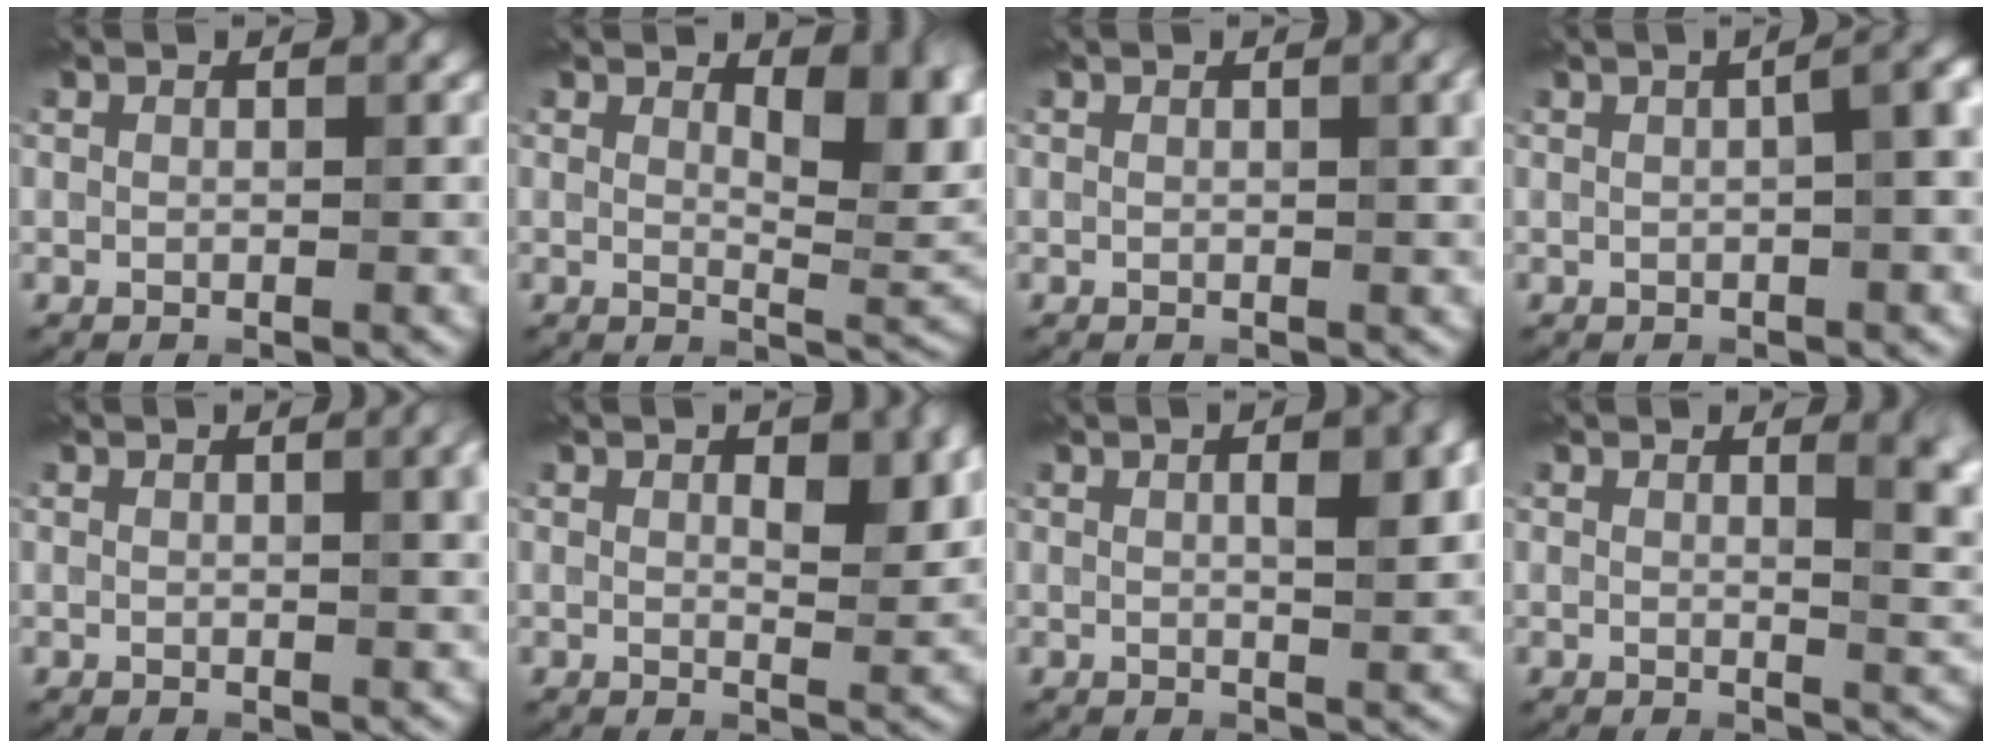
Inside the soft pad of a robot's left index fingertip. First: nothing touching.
{"total": 5.6, "force": [2.2, 2.3, 4.6], "torque": [-0.060, -0.010, 0.037]}
{"total": 2.6, "force": [0.8, 0.9, 2.3], "torque": [-0.030, 0.003, 0.012]}
{"total": 5.7, "force": [0.5, 2.4, 5.2], "torque": [-0.033, 0.024, 0.002]}
{"total": 4.1, "force": [1.1, 1.6, 3.5], "torque": [-0.035, 0.003, 0.021]}
{"total": 3.5, "force": [1.2, 1.5, 2.9], "torque": [-0.040, -0.005, 0.022]}
{"total": 3.8, "force": [0.9, 1.2, 3.5], "torque": [-0.052, 0.004, 0.015]}
{"total": 4.9, "force": [1.9, 1.9, 4.1], "torque": [-0.035, -0.004, 0.031]}